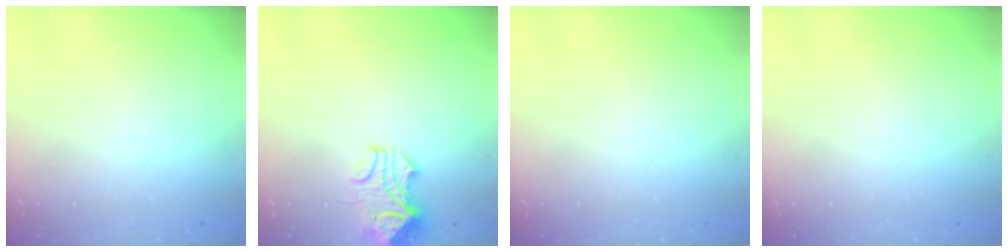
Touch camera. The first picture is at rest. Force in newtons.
{"total": 2.1, "press": 2.0, "slide": 0.9}
{"total": 0.0}
{"total": 0.0}